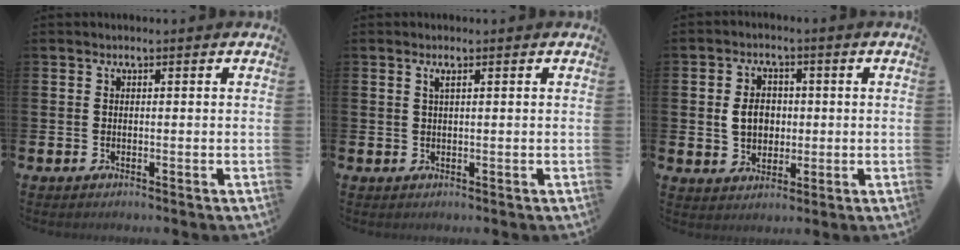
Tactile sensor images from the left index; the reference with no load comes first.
{"total": 0.9, "force": [0.5, 0.1, 0.8], "torque": [-0.022, 0.005, 0.009]}
{"total": 4.6, "force": [0.3, 3.6, 2.7], "torque": [-0.046, 0.008, -0.002]}